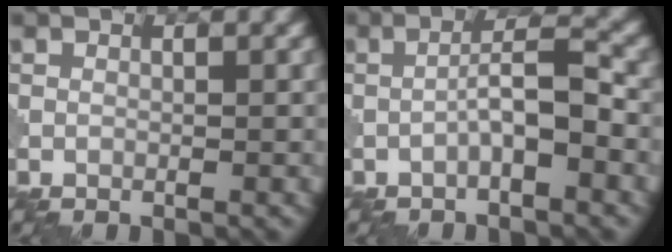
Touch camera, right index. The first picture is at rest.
{"total": 3.6, "force": [-1.2, 0.6, 3.4], "torque": [-0.059, 0.016, -0.029]}